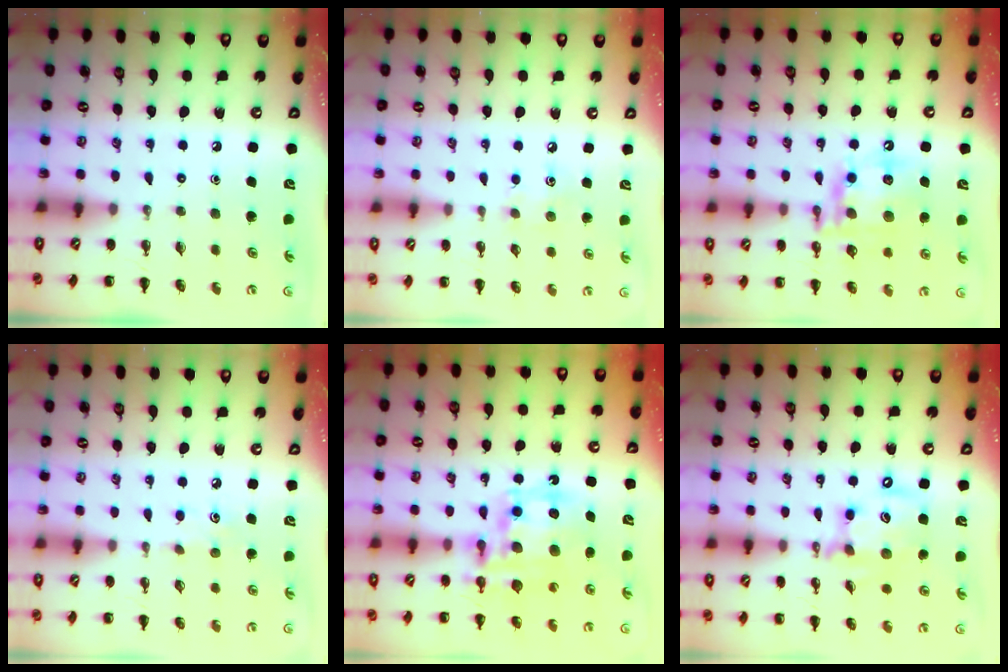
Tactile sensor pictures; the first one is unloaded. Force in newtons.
{"total": 5.5, "press": 5.4, "slide": 1.3}
{"total": 15.2, "press": 14.9, "slide": 2.6}
{"total": 5.3, "press": 5.1, "slide": 1.4}
{"total": 16.2, "press": 15.8, "slide": 3.6}
{"total": 12.8, "press": 12.4, "slide": 3.1}